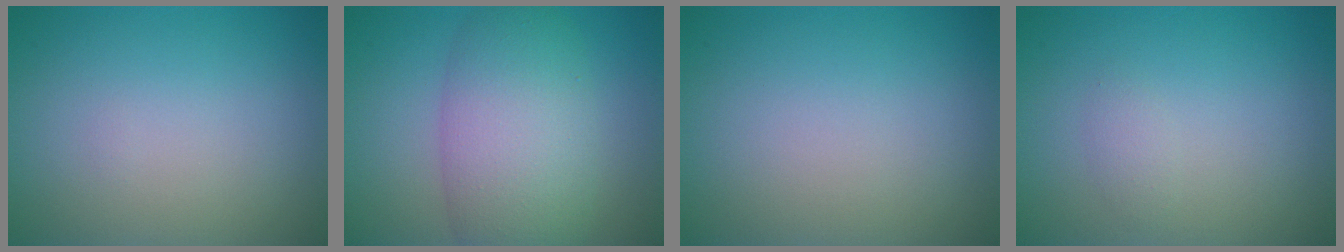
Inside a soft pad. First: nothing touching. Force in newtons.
{"total": 8.0, "press": 8.0, "slide": 0.2}
{"total": 0.0}
{"total": 0.8, "press": 0.8, "slide": 0.0}